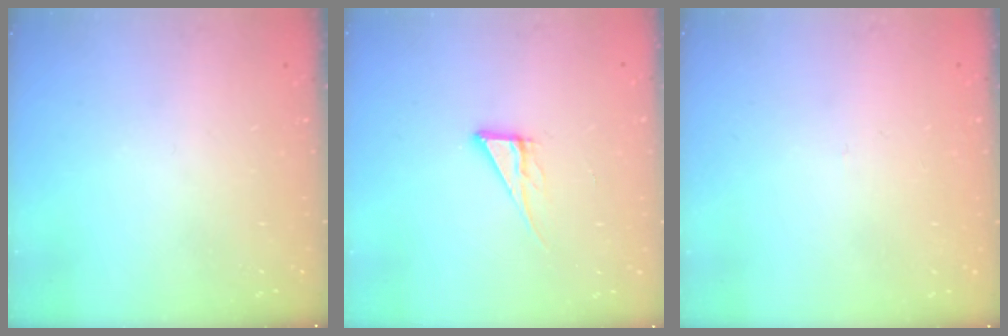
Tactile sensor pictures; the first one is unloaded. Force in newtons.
{"total": 6.6, "press": 6.6, "slide": 0.3}
{"total": 2.7, "press": 2.7, "slide": 0.3}